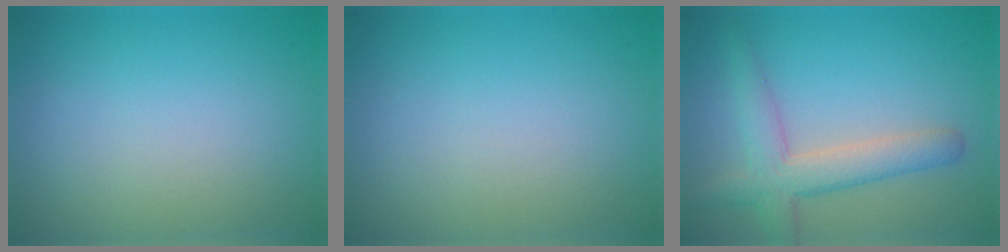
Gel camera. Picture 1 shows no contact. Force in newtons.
{"total": 0.0}
{"total": 4.5, "press": 4.5, "slide": 0.2}